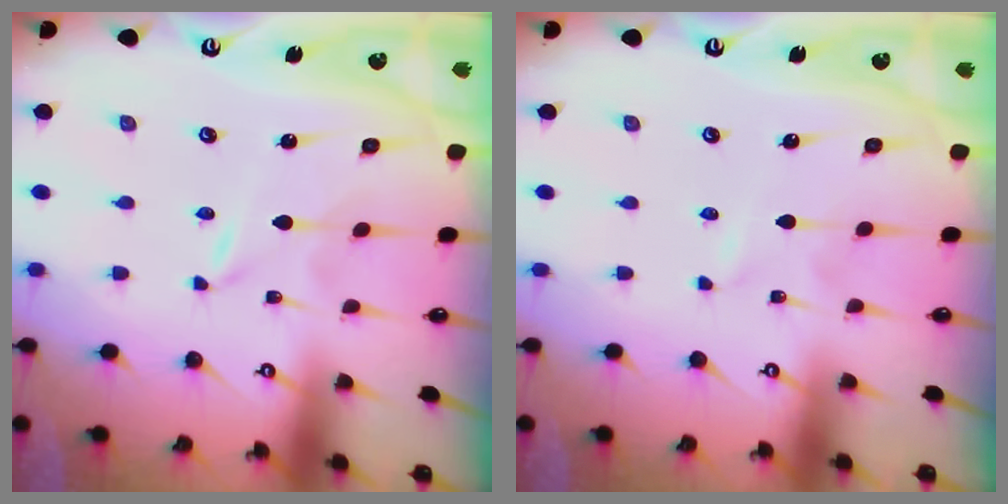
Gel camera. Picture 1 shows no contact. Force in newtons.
{"total": 0.0}